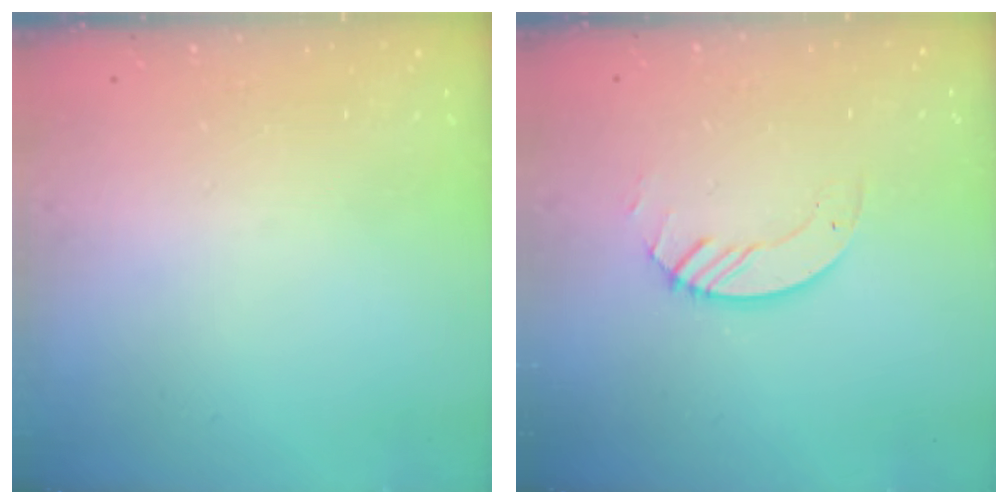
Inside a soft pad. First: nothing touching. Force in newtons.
{"total": 2.6, "press": 2.6, "slide": 0.3}